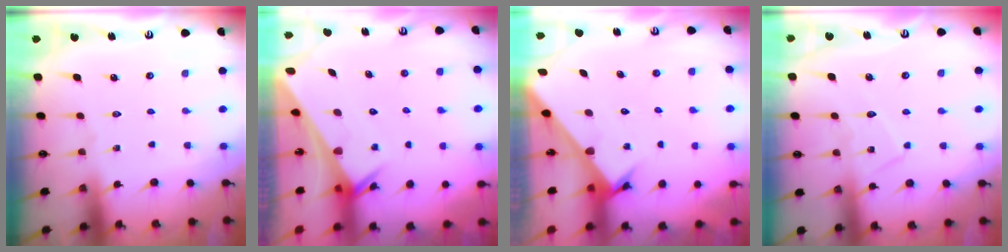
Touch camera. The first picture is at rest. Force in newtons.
{"total": 2.6, "press": 2.6, "slide": 0.2}
{"total": 2.2, "press": 2.2, "slide": 0.1}
{"total": 7.0, "press": 7.0, "slide": 0.5}